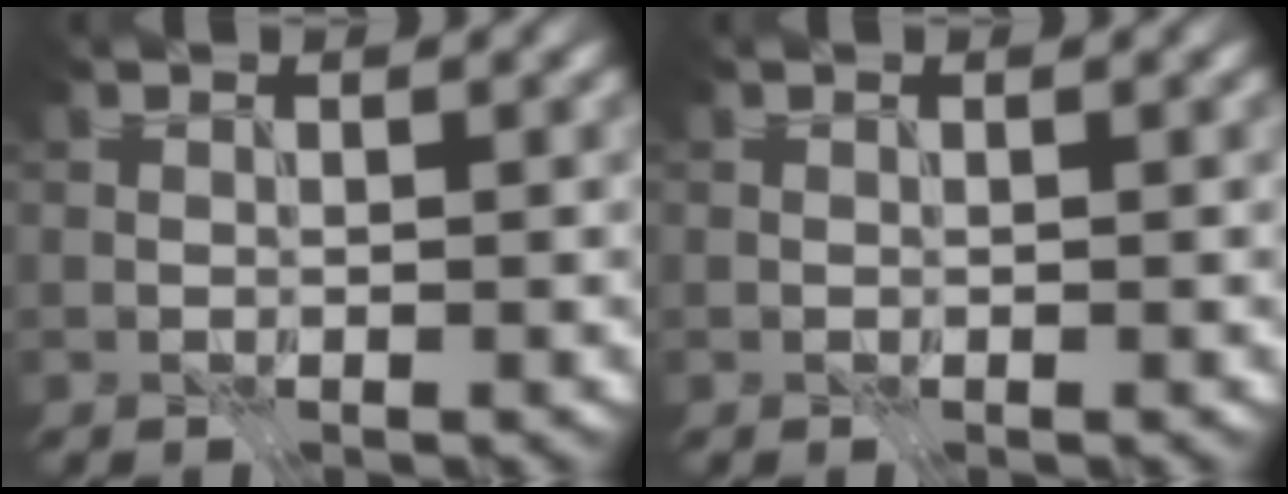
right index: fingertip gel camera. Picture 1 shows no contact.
{"total": 0.0}